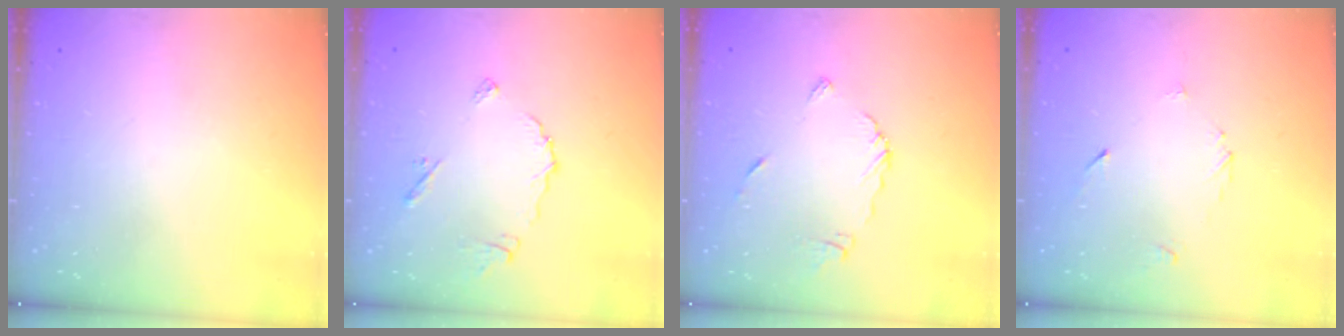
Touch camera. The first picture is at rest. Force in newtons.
{"total": 7.8, "press": 7.8, "slide": 0.4}
{"total": 7.7, "press": 7.7, "slide": 0.4}
{"total": 3.8, "press": 3.8, "slide": 0.4}